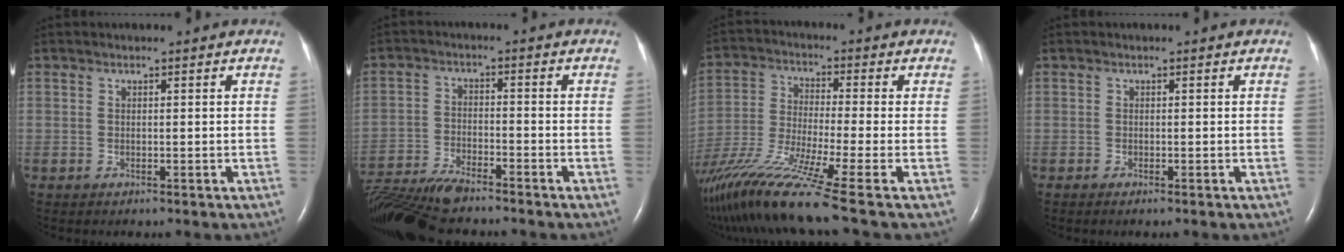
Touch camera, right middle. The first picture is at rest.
{"total": 13.6, "force": [-12.0, 1.8, 6.1], "torque": [-0.121, -0.014, -0.207]}
{"total": 16.0, "force": [-12.1, -2.5, 10.2], "torque": [-0.208, -0.048, -0.221]}
{"total": 0.6, "force": [-0.4, 0.0, 0.4], "torque": [-0.004, 0.000, -0.007]}